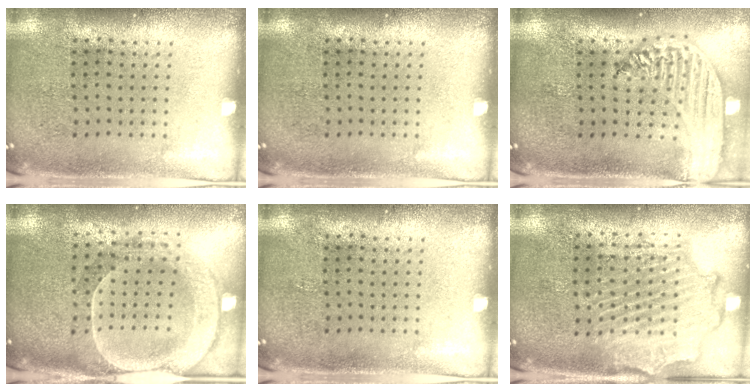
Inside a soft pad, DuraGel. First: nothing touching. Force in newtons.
{"total": 0.0}
{"total": 2.8, "press": 2.3, "slide": 1.6}
{"total": 2.2, "press": 2.0, "slide": 0.9}
{"total": 0.0}
{"total": 2.1, "press": 2.1, "slide": 0.4}